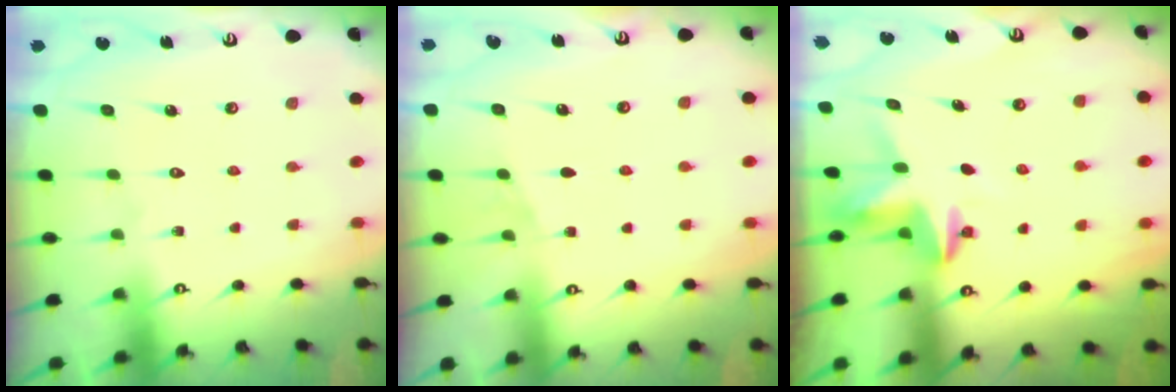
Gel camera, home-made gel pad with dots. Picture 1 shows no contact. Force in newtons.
{"total": 4.2, "press": 3.5, "slide": 2.3}
{"total": 3.8, "press": 3.8, "slide": 0.3}